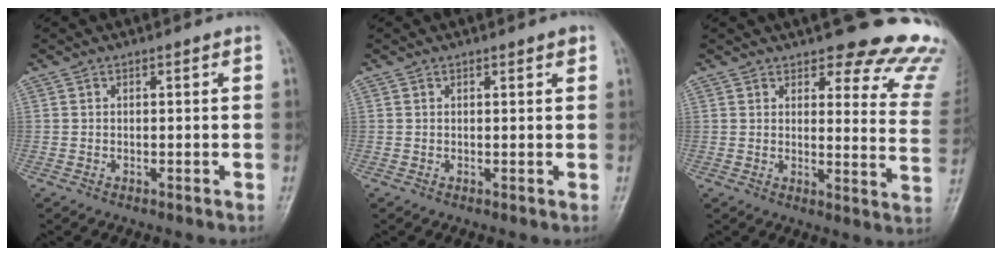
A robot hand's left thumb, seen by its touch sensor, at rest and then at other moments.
{"total": 1.4, "force": [0.9, 0.5, 0.9], "torque": [-0.008, -0.003, 0.011]}
{"total": 18.5, "force": [16.5, 5.2, 6.5], "torque": [-0.019, -0.129, 0.161]}